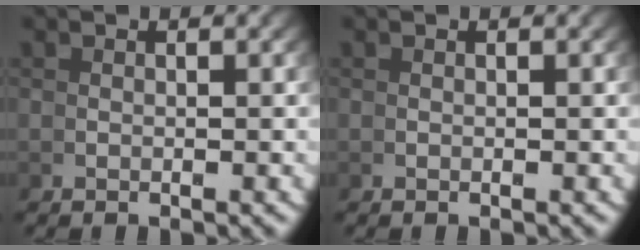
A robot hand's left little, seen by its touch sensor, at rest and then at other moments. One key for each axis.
{"total": 0.0}